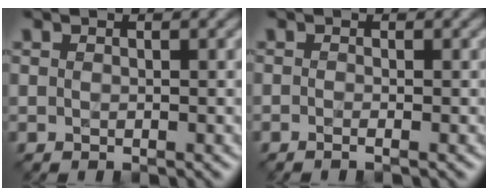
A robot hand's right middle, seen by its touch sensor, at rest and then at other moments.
{"total": 1.0, "force": [-0.4, 0.3, 0.9], "torque": [-0.011, -0.009, -0.012]}